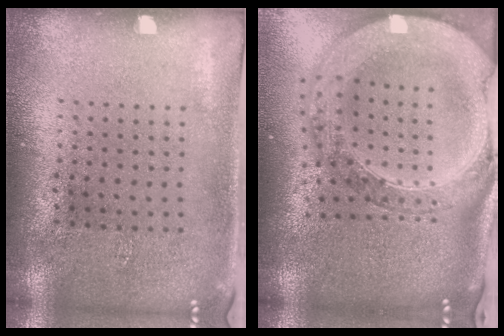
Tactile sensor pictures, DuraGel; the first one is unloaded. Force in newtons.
{"total": 3.8, "press": 3.0, "slide": 2.3}